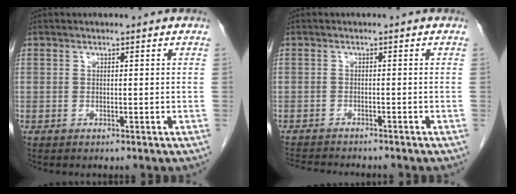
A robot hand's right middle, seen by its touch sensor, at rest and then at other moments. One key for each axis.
{"total": 7.3, "fx": -6.8, "fy": 0.8, "fz": 2.6, "tx": -0.038, "ty": -0.008, "tz": -0.103}